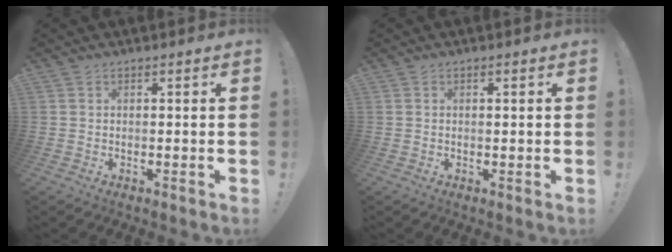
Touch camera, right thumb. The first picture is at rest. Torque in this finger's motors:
{"motor_torque": [-0.18, -0.38, -0.08, 0.17, 0.03]}